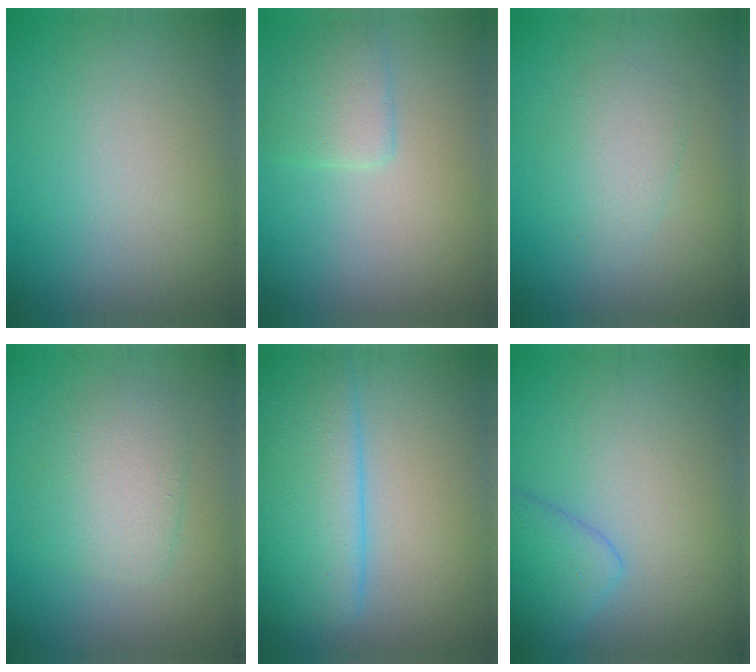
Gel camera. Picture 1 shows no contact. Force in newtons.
{"total": 2.6, "press": 2.6, "slide": 0.1}
{"total": 2.2, "press": 2.2, "slide": 0.1}
{"total": 3.6, "press": 3.6, "slide": 0.2}
{"total": 7.6, "press": 7.6, "slide": 0.4}
{"total": 2.9, "press": 2.9, "slide": 0.2}